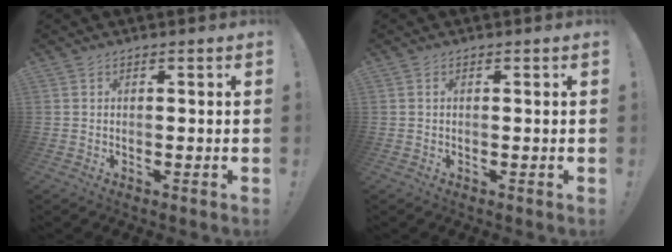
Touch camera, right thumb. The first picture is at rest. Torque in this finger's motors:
{"motor_torque": [-0.03, 0.13, 0.13, -0.06, 0.01]}